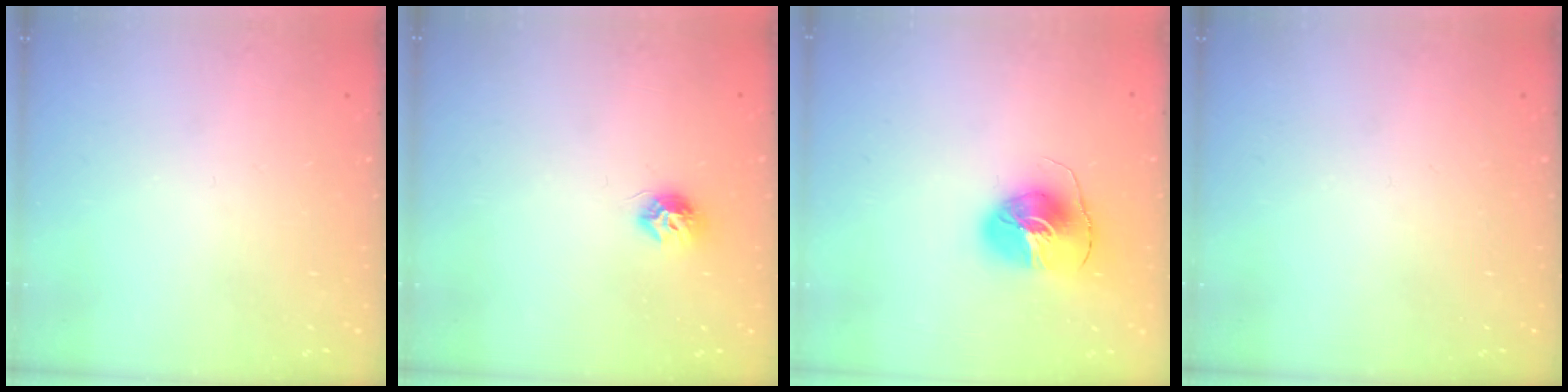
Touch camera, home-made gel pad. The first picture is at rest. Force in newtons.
{"total": 7.0, "press": 6.9, "slide": 0.5}
{"total": 8.7, "press": 8.7, "slide": 1.1}
{"total": 0.0}